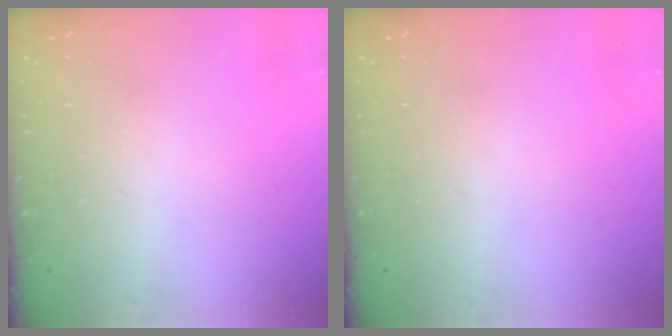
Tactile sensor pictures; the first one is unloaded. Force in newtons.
{"total": 0.0}